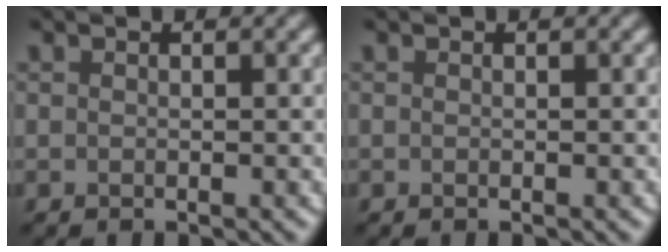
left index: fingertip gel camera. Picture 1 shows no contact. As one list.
[{"total": 0.0}]